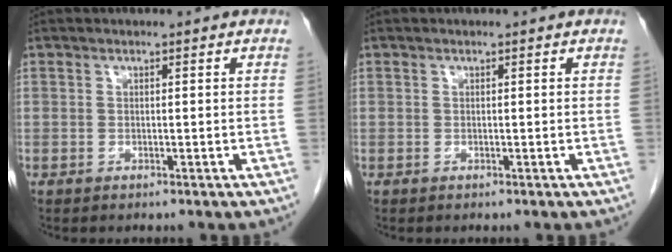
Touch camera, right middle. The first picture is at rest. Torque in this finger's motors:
{"motor_torque": [0.00, 0.00, 0.00, 0.00]}